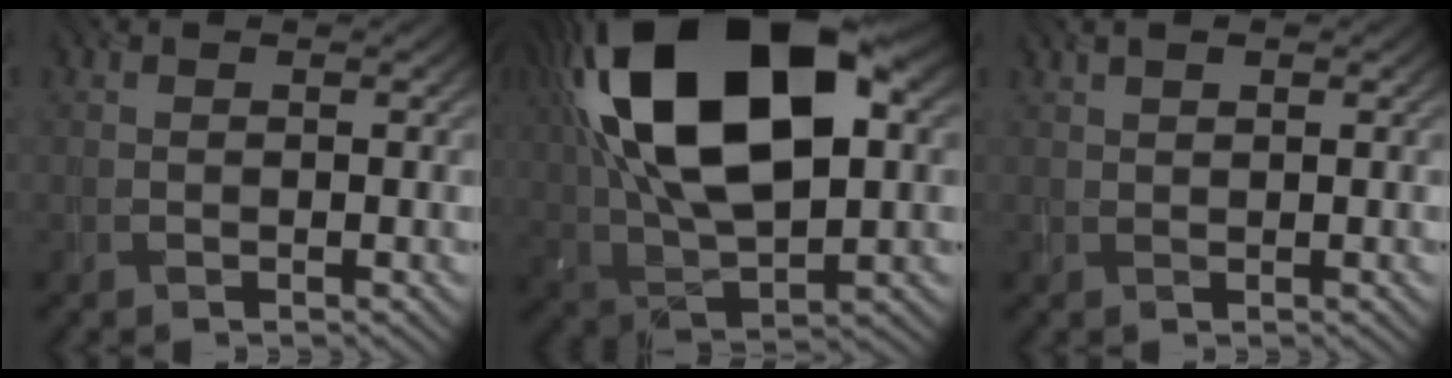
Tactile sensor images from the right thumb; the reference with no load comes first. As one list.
[{"total": 20.5, "force": [6.8, 10.8, 16.0], "torque": [-0.330, 0.040, 0.116]}, {"total": 1.9, "force": [1.3, 0.7, 1.1], "torque": [-0.023, 0.009, 0.027]}]